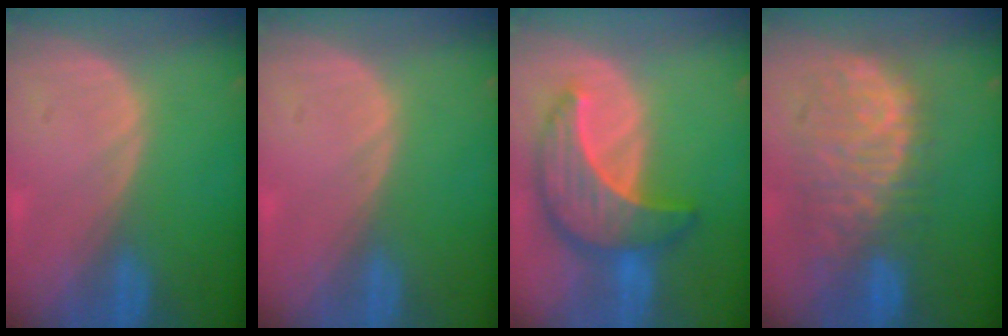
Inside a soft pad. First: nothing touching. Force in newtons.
{"total": 0.0}
{"total": 9.8, "press": 9.8, "slide": 0.8}
{"total": 11.0, "press": 9.6, "slide": 5.4}